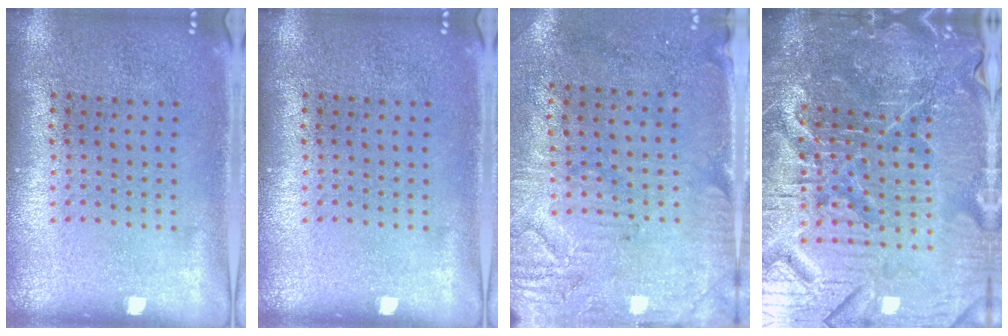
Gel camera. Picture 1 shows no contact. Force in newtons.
{"total": 0.0}
{"total": 3.0, "press": 2.5, "slide": 1.7}
{"total": 7.3, "press": 6.5, "slide": 3.4}